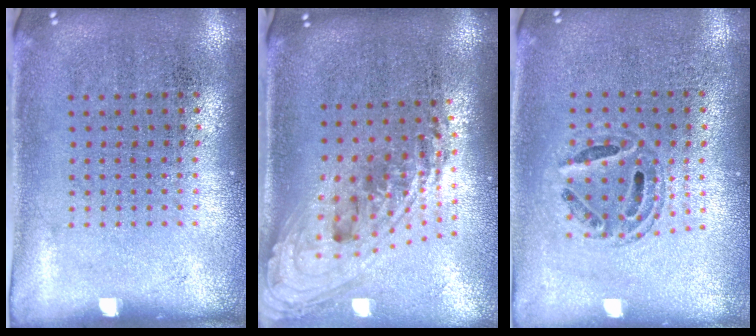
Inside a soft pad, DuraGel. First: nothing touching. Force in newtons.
{"total": 2.4, "press": 1.7, "slide": 1.6}
{"total": 0.7, "press": 0.7, "slide": 0.2}